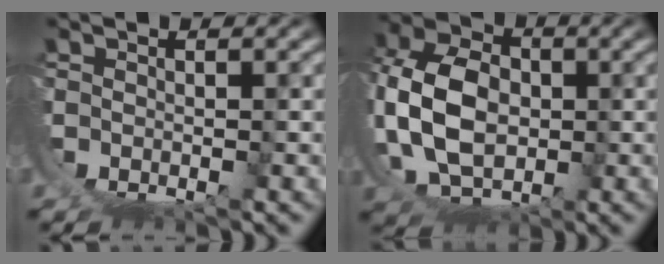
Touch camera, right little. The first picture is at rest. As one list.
[{"total": 10.6, "force": [3.6, 6.9, 7.3], "torque": [-0.167, -0.023, 0.076]}]